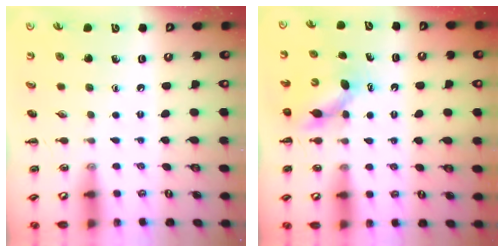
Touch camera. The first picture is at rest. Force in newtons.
{"total": 5.1, "press": 4.9, "slide": 1.1}